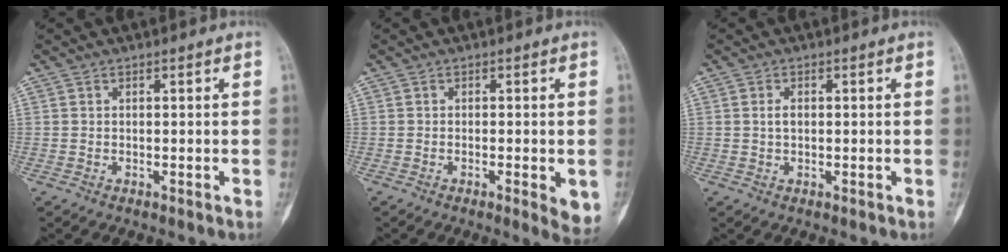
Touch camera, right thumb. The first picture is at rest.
{"total": 4.7, "force": [-1.3, 1.2, 4.3], "torque": [-0.058, -0.010, -0.019]}
{"total": 1.7, "force": [0.2, 1.0, 1.4], "torque": [-0.026, 0.001, 0.004]}